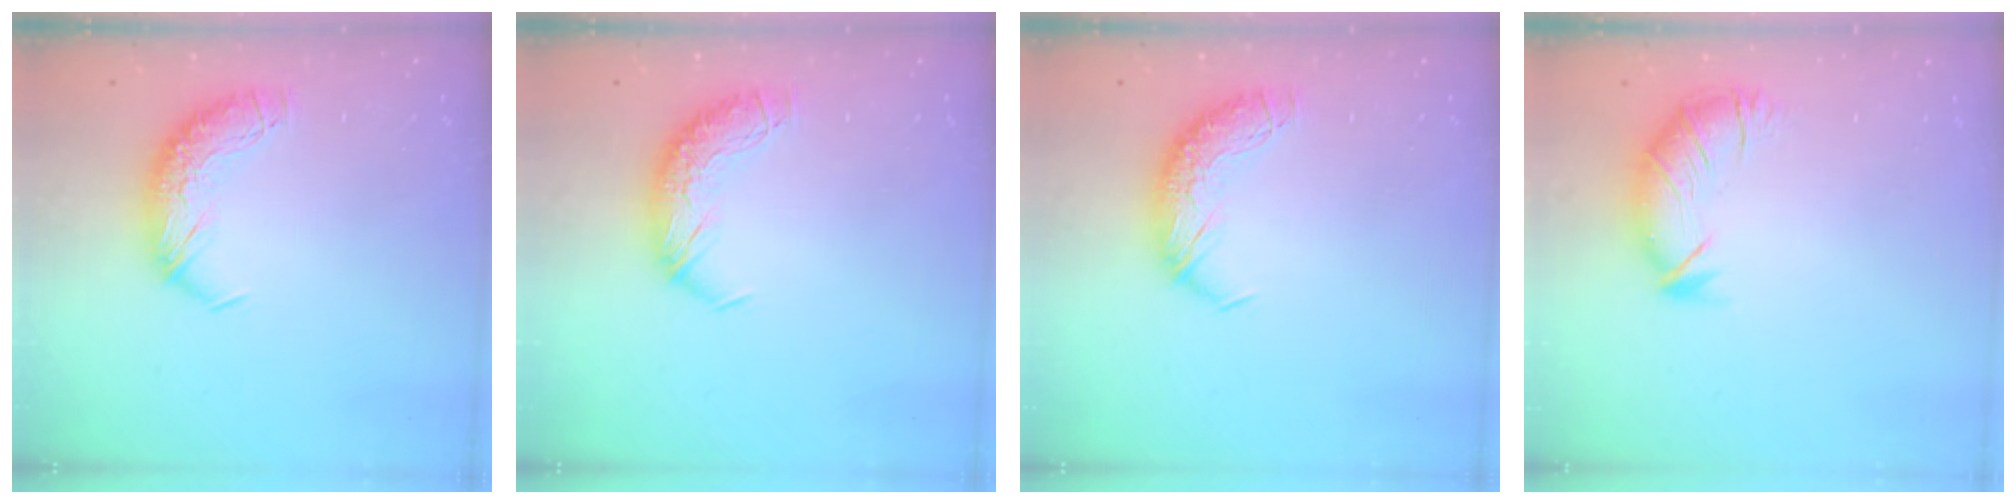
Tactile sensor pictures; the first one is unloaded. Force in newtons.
{"total": 0.0}
{"total": 0.0}
{"total": 2.8, "press": 2.0, "slide": 1.9}